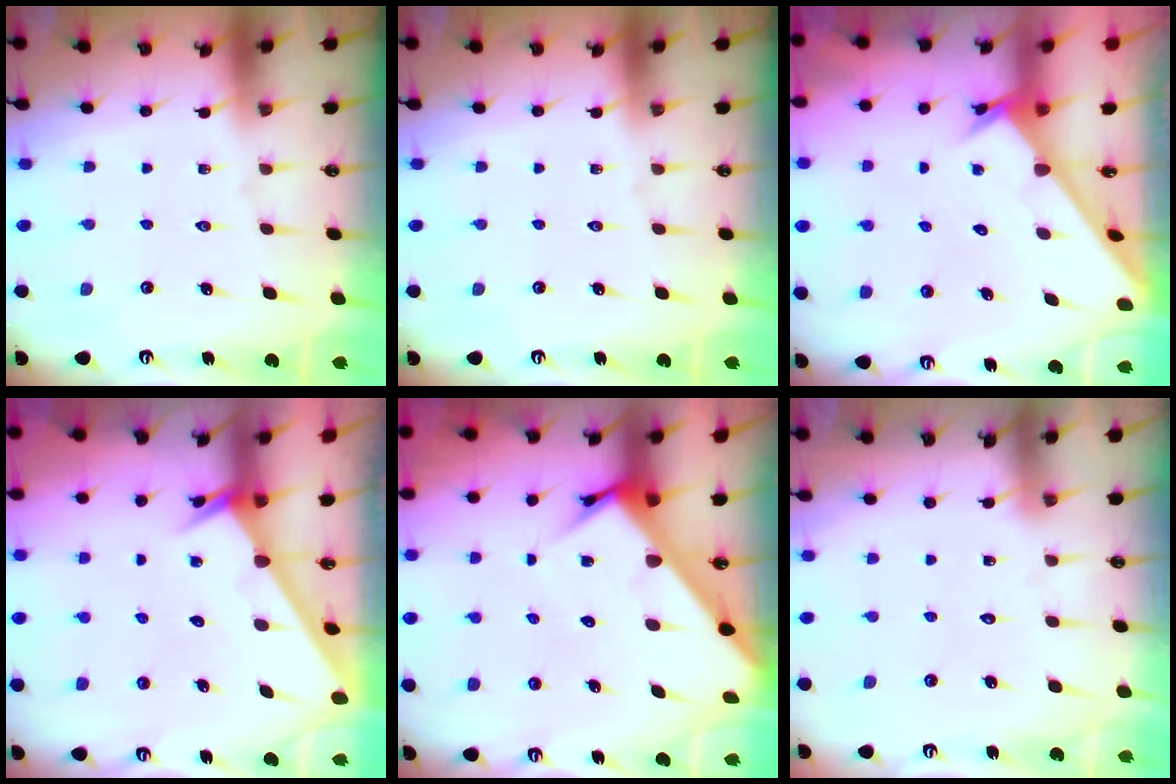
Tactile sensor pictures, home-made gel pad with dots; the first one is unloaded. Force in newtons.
{"total": 0.0}
{"total": 2.4, "press": 2.4, "slide": 0.2}
{"total": 2.6, "press": 2.6, "slide": 0.0}
{"total": 5.3, "press": 5.3, "slide": 0.3}
{"total": 1.9, "press": 1.9, "slide": 0.1}